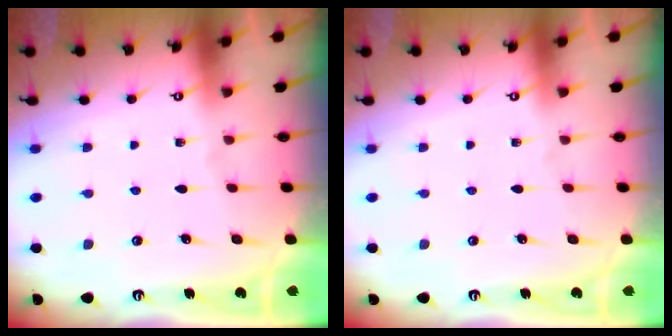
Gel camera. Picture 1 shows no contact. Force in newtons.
{"total": 0.0}